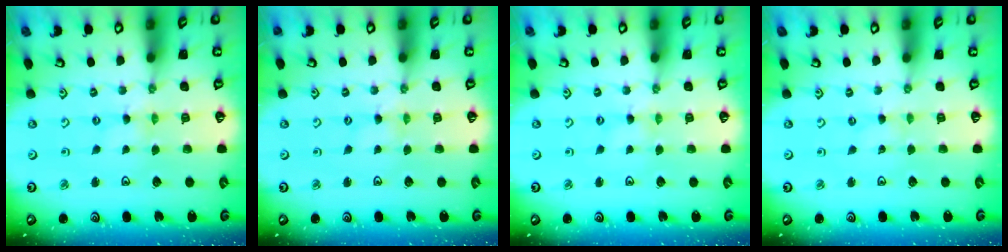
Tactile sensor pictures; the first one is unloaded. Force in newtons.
{"total": 1.1, "press": 1.1, "slide": 0.1}
{"total": 0.0}
{"total": 0.0}